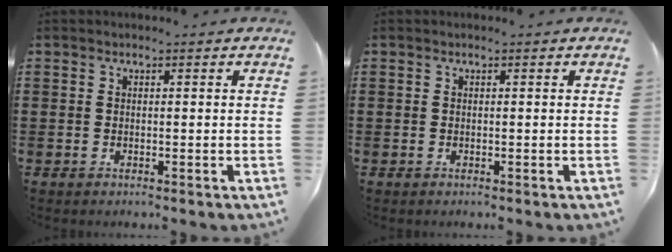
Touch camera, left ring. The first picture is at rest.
{"total": 0.0}